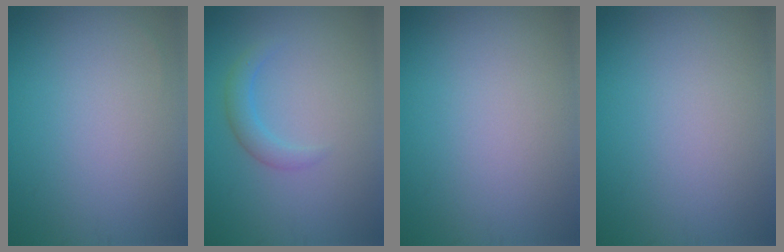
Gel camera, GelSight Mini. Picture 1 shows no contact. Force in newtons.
{"total": 1.8, "press": 1.8, "slide": 0.1}
{"total": 0.0}
{"total": 0.0}